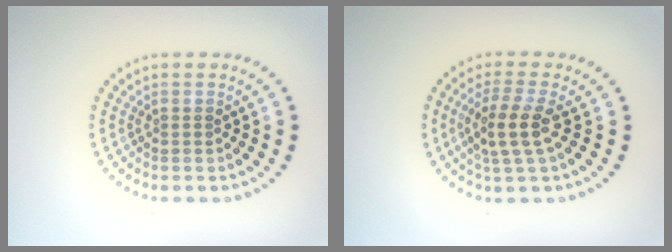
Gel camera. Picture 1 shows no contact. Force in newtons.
{"total": 3.3, "press": 2.8, "slide": 1.6}